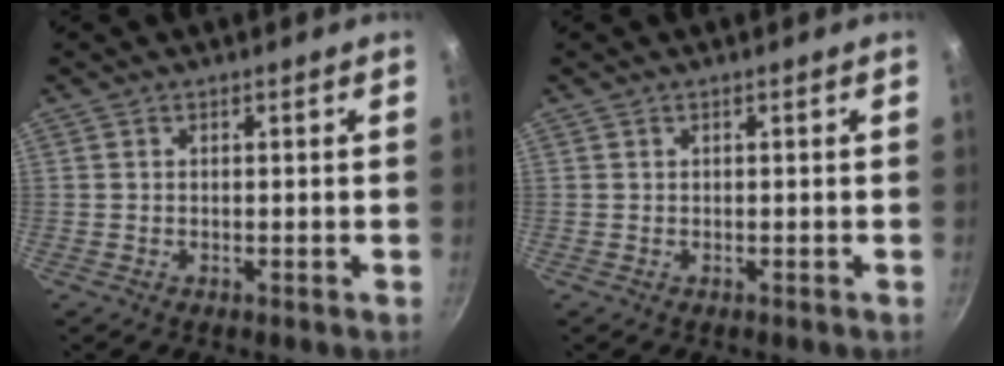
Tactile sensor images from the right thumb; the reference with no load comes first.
{"total": 0.0}